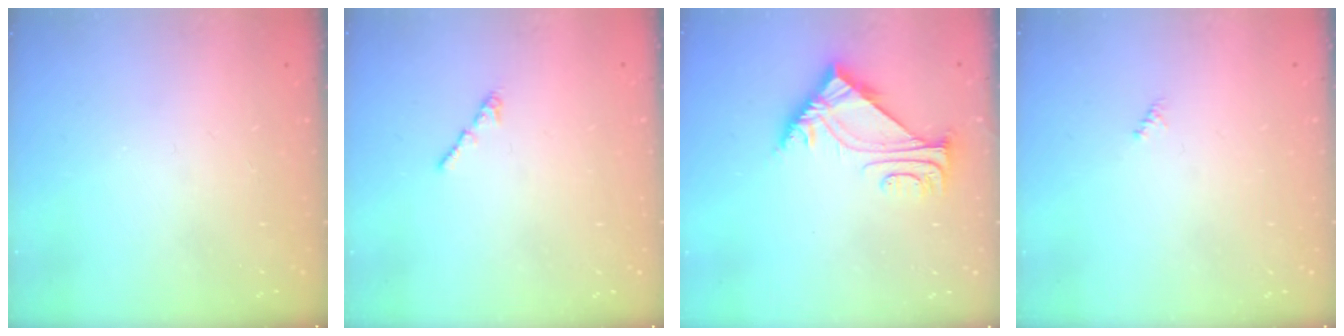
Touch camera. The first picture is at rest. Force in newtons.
{"total": 0.7, "press": 0.6, "slide": 0.4}
{"total": 6.3, "press": 6.3, "slide": 0.3}
{"total": 0.0}